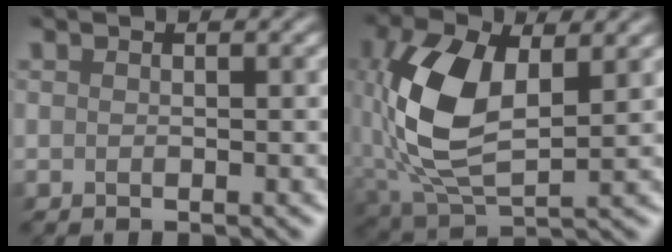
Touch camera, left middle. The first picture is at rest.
{"total": 8.9, "force": [0.7, 4.9, 7.4], "torque": [-0.190, 0.001, 0.012]}